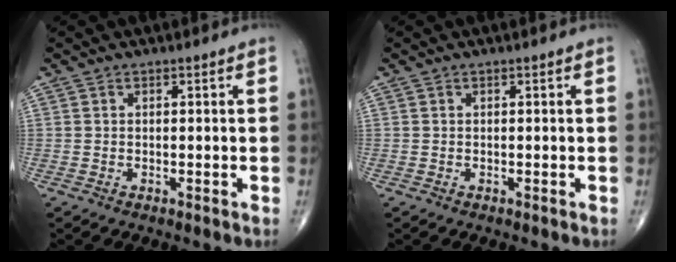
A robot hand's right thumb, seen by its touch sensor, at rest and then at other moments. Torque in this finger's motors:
{"motor_torque": [0.10, 0.10, -0.01, -0.01, 0.00]}